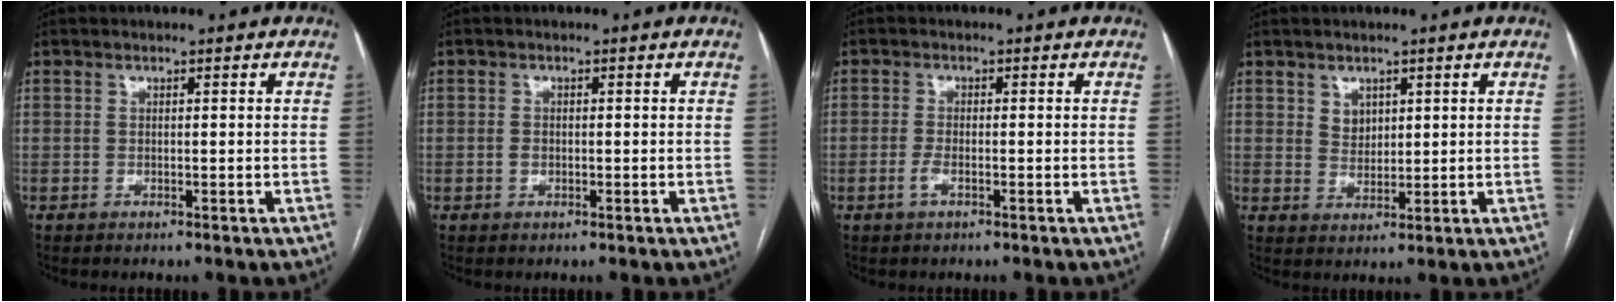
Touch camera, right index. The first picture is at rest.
{"total": 1.2, "force": [-0.3, 0.8, 0.8], "torque": [-0.017, 0.001, -0.005]}
{"total": 2.0, "force": [-0.9, 0.6, 1.7], "torque": [-0.039, 0.000, -0.018]}
{"total": 2.7, "force": [1.4, 2.0, 1.1], "torque": [-0.023, -0.001, 0.033]}